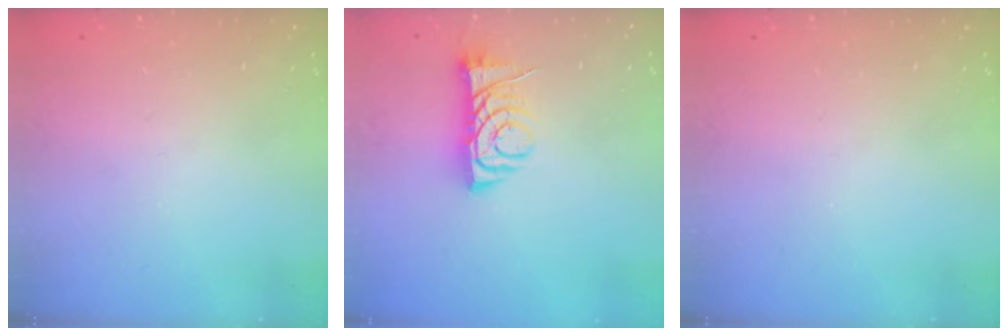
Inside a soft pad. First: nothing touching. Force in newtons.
{"total": 7.2, "press": 7.1, "slide": 0.7}
{"total": 0.0}